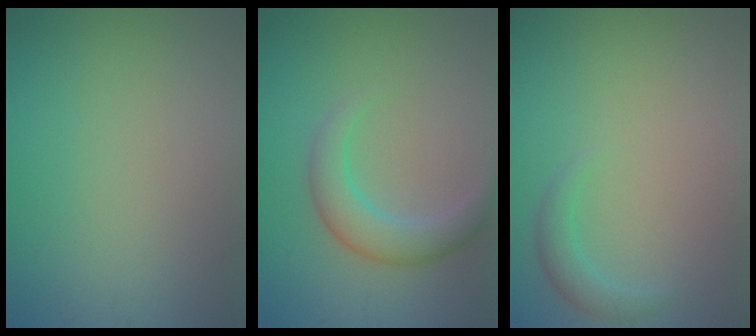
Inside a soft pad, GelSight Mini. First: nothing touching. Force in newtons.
{"total": 3.5, "press": 3.5, "slide": 0.2}
{"total": 1.6, "press": 1.6, "slide": 0.1}